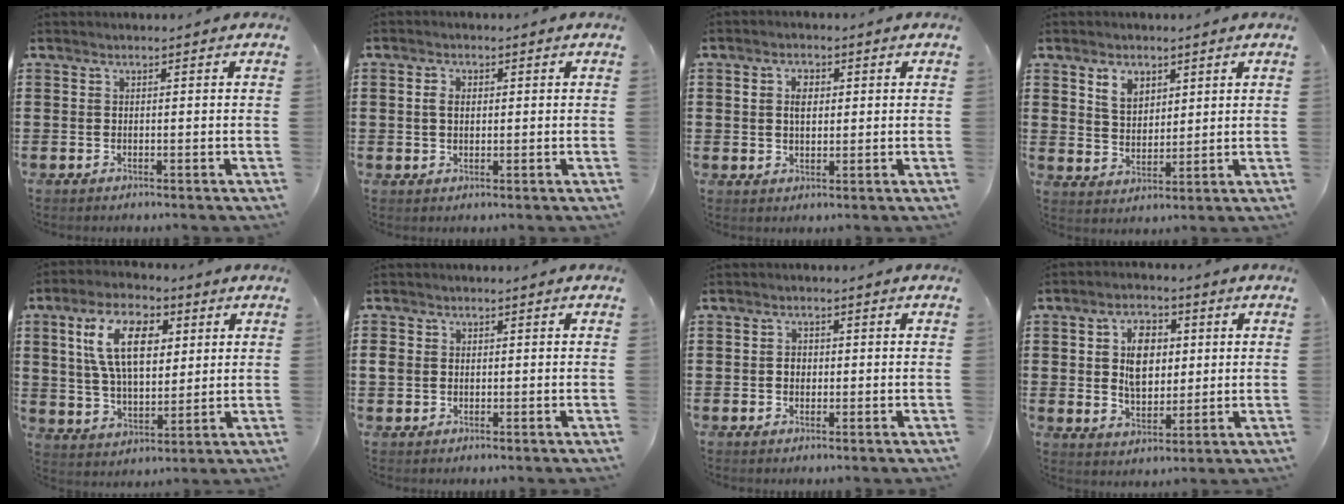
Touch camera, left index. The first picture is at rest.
{"total": 2.3, "force": [0.5, 1.6, 1.7], "torque": [-0.036, 0.010, 0.007]}
{"total": 3.1, "force": [0.9, 2.0, 2.2], "torque": [-0.039, 0.009, 0.012]}
{"total": 4.5, "force": [3.0, 2.9, 1.9], "torque": [-0.032, 0.004, 0.053]}
{"total": 11.6, "force": [4.4, 6.0, 8.9], "torque": [-0.182, 0.017, 0.078]}
{"total": 1.8, "force": [0.1, 1.6, 0.7], "torque": [-0.025, 0.005, -0.002]}
{"total": 1.4, "force": [0.0, 1.2, 0.7], "torque": [-0.016, 0.007, -0.002]}
{"total": 7.1, "force": [1.5, 4.5, 5.2], "torque": [-0.098, 0.012, 0.021]}